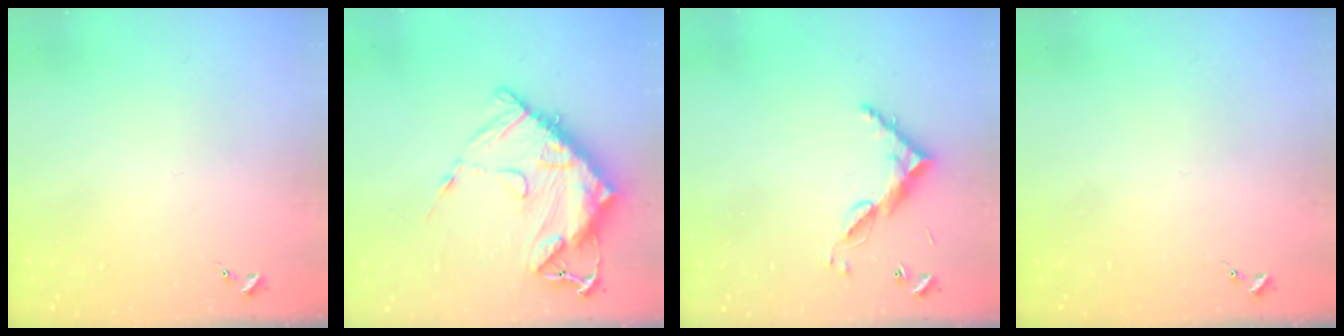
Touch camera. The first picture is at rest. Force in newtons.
{"total": 18.7, "press": 18.6, "slide": 1.9}
{"total": 8.7, "press": 8.7, "slide": 0.5}
{"total": 0.0}